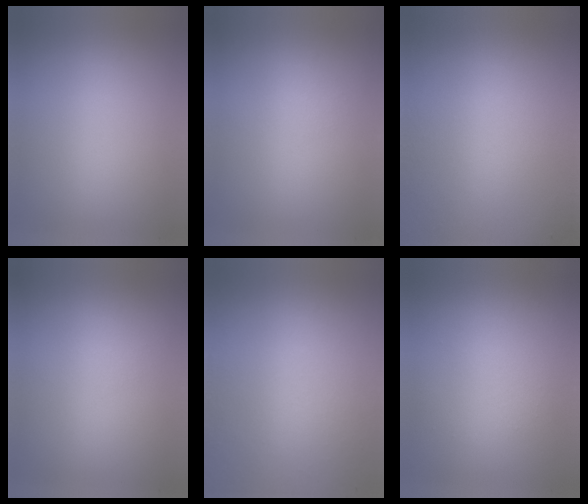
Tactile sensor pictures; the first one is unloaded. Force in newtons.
{"total": 1.3}
{"total": 5.9}
{"total": 1.2}
{"total": 9.2}
{"total": 1.1}